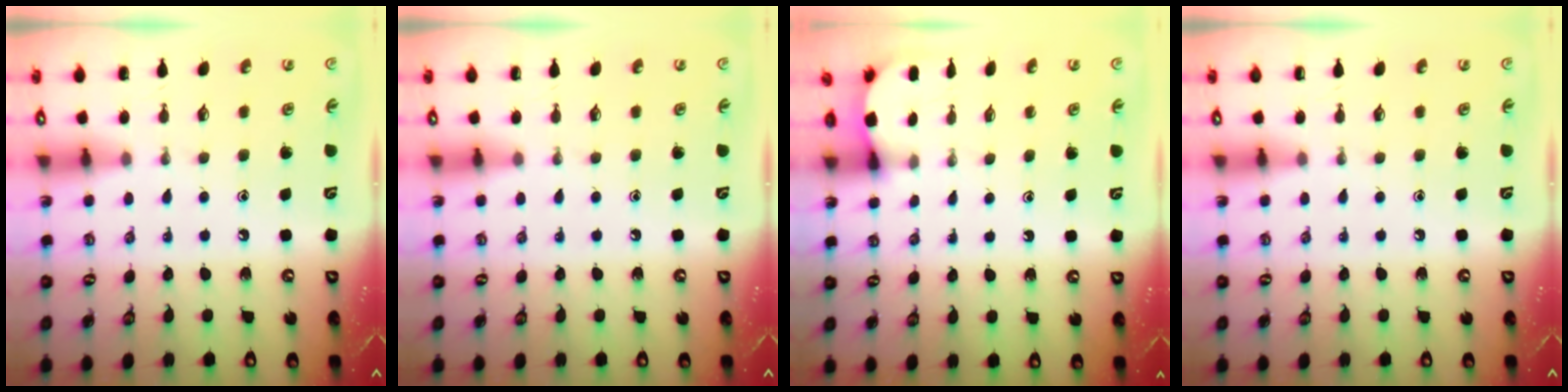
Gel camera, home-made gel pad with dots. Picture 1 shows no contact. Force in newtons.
{"total": 0.0}
{"total": 2.6, "press": 2.6, "slide": 0.3}
{"total": 0.0}